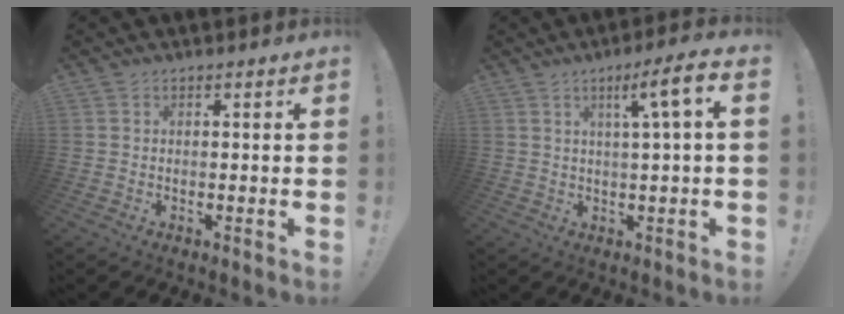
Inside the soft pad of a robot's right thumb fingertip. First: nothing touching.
{"total": 7.9, "force": [2.3, 0.2, 7.5], "torque": [-0.113, -0.005, 0.027]}